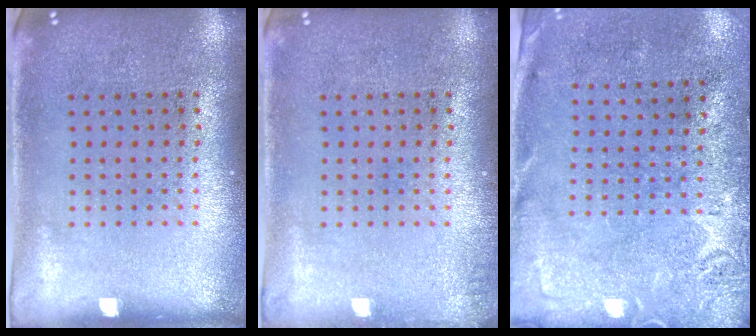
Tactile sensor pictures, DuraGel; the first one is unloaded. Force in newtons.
{"total": 0.8, "press": 0.8, "slide": 0.0}
{"total": 2.8, "press": 2.2, "slide": 1.7}